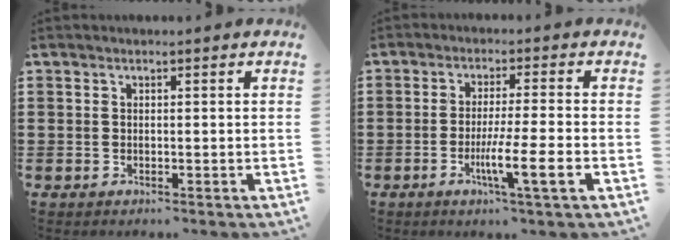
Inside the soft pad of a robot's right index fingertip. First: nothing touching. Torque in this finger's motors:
{"motor_torque": [1.84, -0.30, 0.65, 0.15]}